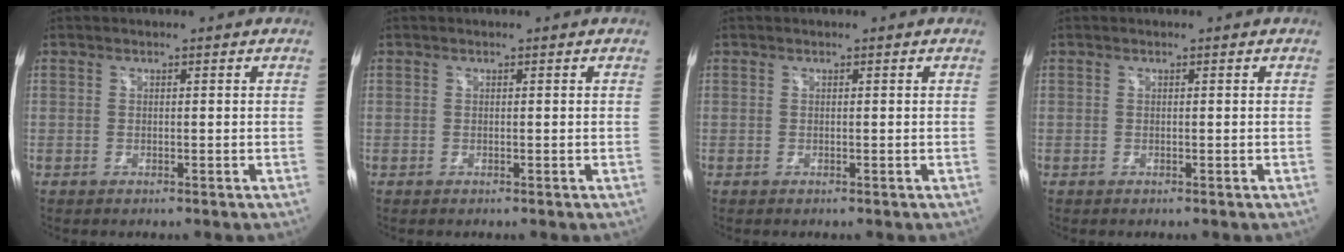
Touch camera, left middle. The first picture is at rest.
{"total": 0.0}
{"total": 0.0}
{"total": 0.0}